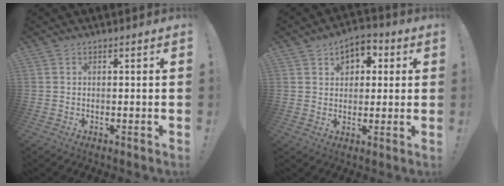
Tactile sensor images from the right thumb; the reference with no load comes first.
{"total": 6.5, "force": [2.5, 5.1, 3.1], "torque": [-0.038, -0.006, 0.043]}